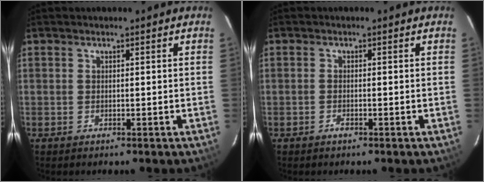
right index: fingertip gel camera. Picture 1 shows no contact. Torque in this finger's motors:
{"motor_torque": [0.13, 0.04, 0.03, 0.02]}